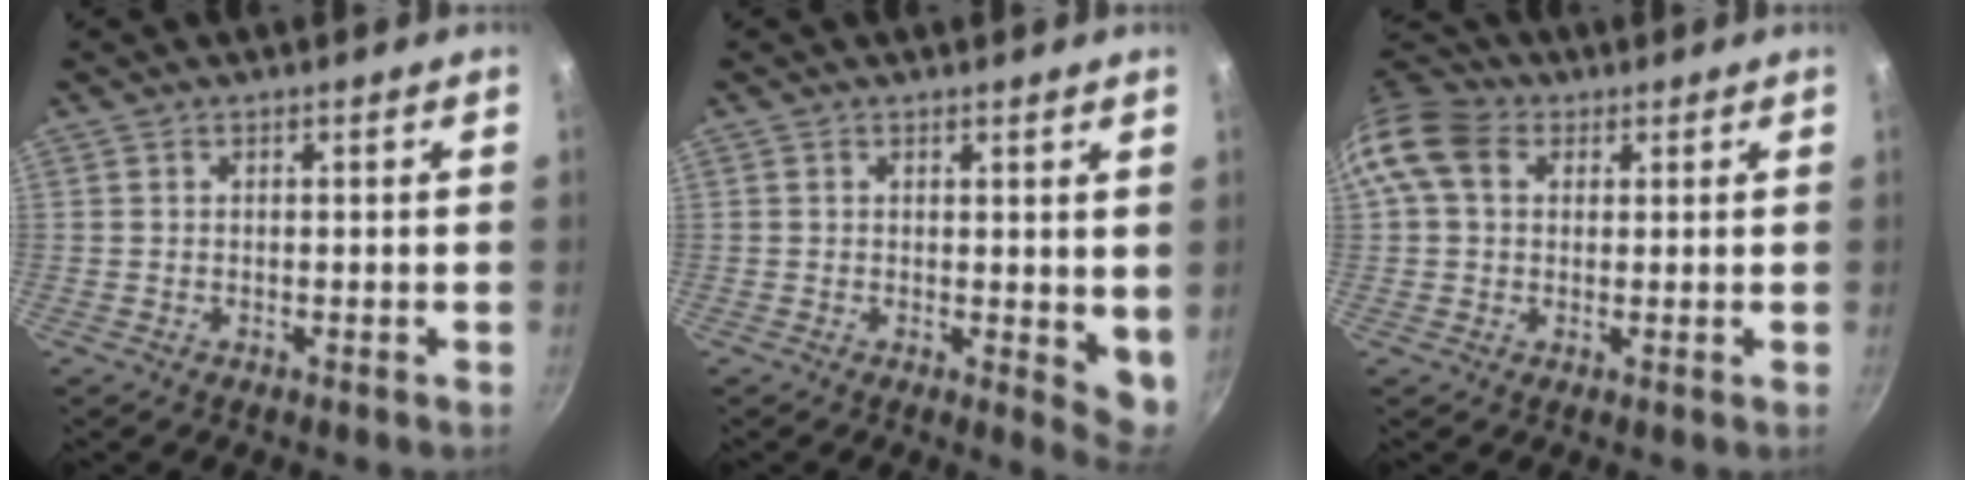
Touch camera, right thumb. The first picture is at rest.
{"total": 5.0, "force": [1.1, 2.5, 4.2], "torque": [-0.048, -0.008, 0.015]}
{"total": 9.5, "force": [2.7, 7.2, 5.6], "torque": [-0.091, 0.013, 0.031]}